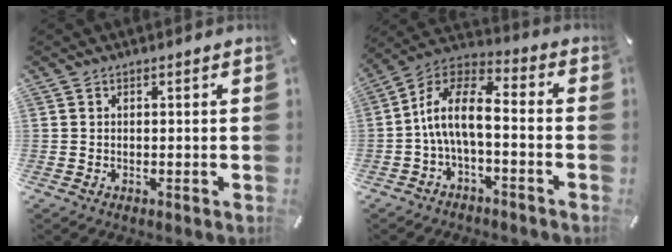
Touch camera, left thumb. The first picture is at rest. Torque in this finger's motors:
{"motor_torque": [0.40, 1.57, 0.59, -0.06, 0.13]}